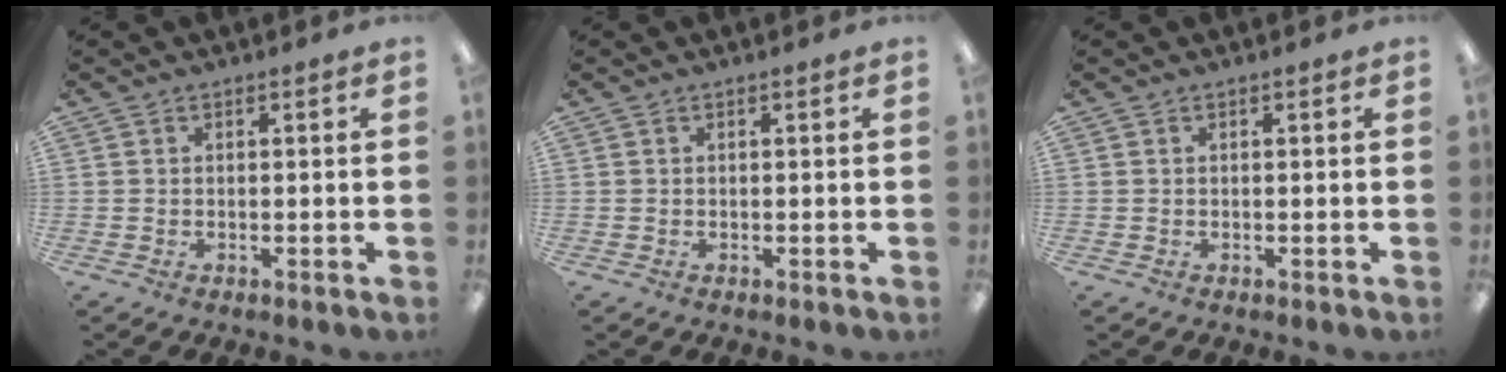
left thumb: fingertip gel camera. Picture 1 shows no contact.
{"total": 0.0}
{"total": 0.0}